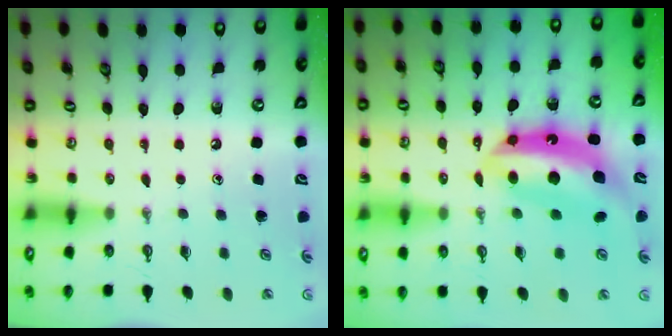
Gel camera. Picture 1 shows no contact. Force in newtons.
{"total": 13.0, "press": 12.9, "slide": 1.8}